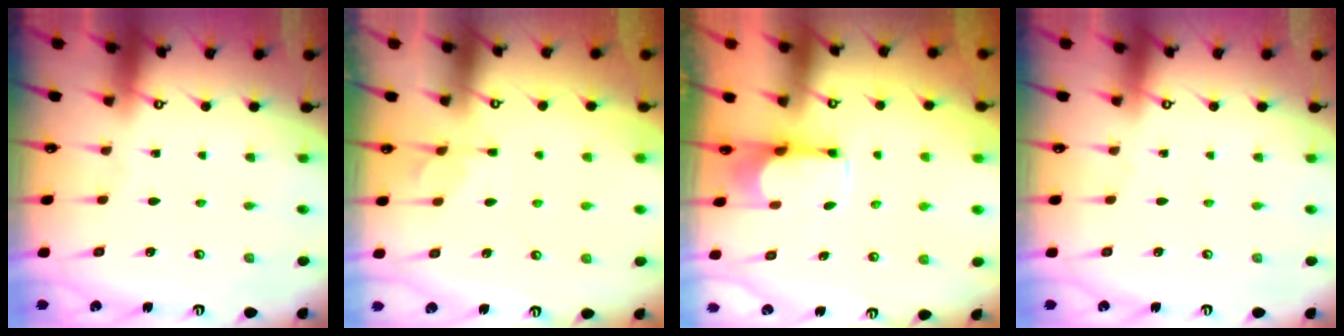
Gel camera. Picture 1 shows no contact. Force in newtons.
{"total": 4.3, "press": 4.0, "slide": 1.5}
{"total": 2.7, "press": 2.5, "slide": 0.9}
{"total": 0.0}